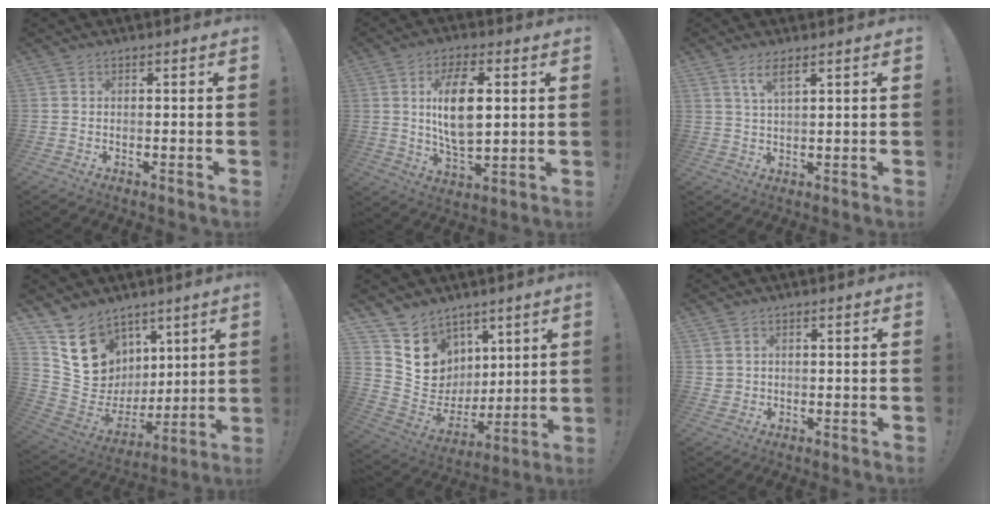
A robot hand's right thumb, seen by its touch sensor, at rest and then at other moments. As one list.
[{"total": 13.3, "force": [2.5, 6.6, 11.3], "torque": [-0.200, -0.004, 0.037]}, {"total": 5.1, "force": [3.1, 1.3, 3.8], "torque": [-0.069, -0.009, 0.051]}, {"total": 16.1, "force": [9.4, 12.1, 4.9], "torque": [-0.070, -0.071, 0.196]}, {"total": 11.4, "force": [7.1, 8.8, 1.3], "torque": [-0.018, -0.081, 0.150]}, {"total": 2.1, "force": [1.2, 1.6, 0.6], "torque": [-0.010, -0.004, 0.023]}]